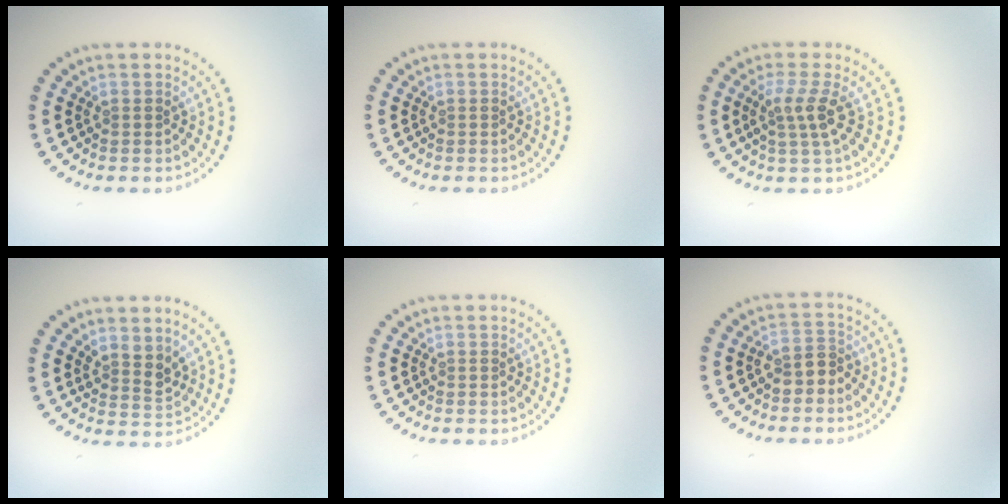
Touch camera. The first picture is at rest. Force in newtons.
{"total": 0.0}
{"total": 2.6, "press": 2.0, "slide": 1.7}
{"total": 2.1, "press": 1.6, "slide": 1.4}
{"total": 0.0}
{"total": 2.1, "press": 1.9, "slide": 0.9}